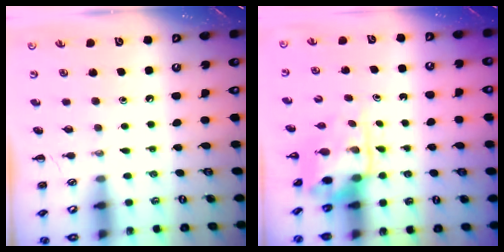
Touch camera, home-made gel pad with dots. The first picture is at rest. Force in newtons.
{"total": 3.9, "press": 3.8, "slide": 0.8}